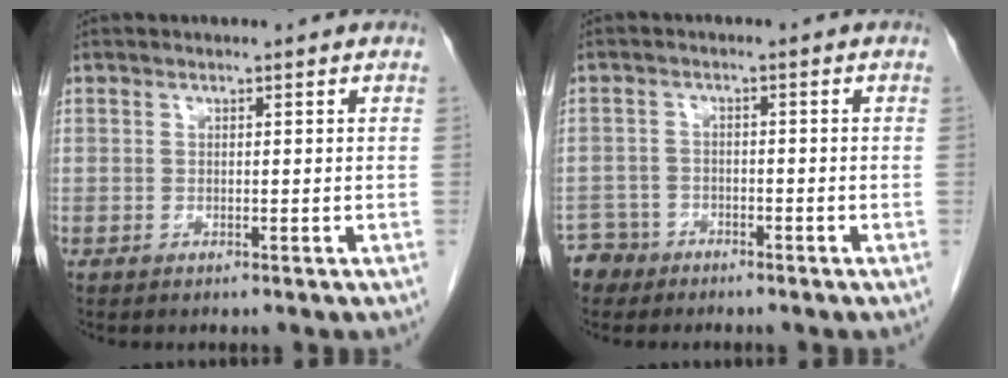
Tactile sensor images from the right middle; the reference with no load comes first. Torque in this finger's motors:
{"motor_torque": [0.48, -0.54, 0.10, 0.00]}